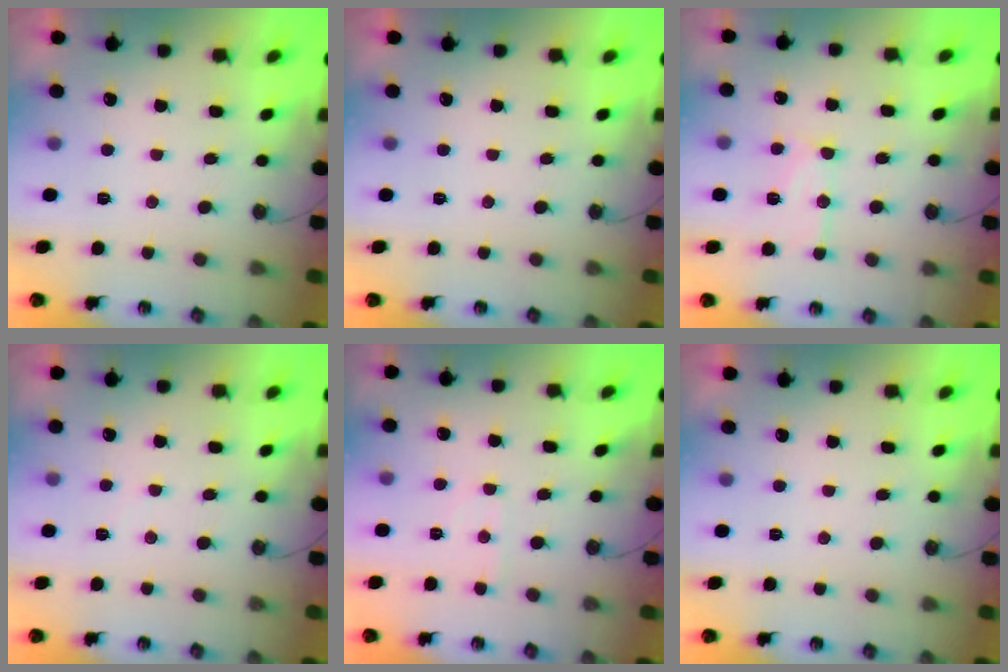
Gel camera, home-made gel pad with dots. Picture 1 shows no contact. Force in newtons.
{"total": 0.0}
{"total": 11.8, "press": 11.7, "slide": 1.1}
{"total": 3.2, "press": 3.2, "slide": 0.6}
{"total": 3.3, "press": 3.3, "slide": 0.5}
{"total": 0.0}